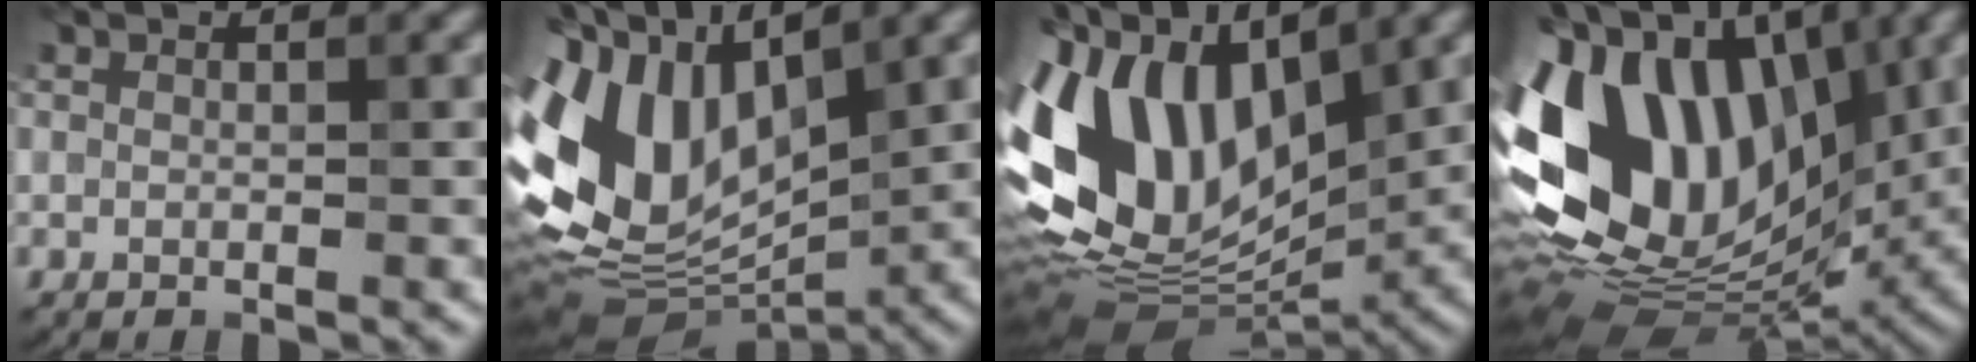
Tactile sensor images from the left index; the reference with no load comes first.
{"total": 14.4, "force": [0.6, 8.9, 11.2], "torque": [-0.257, 0.008, 0.005]}
{"total": 15.6, "force": [1.9, 9.5, 12.2], "torque": [-0.259, 0.023, 0.023]}
{"total": 17.3, "force": [2.3, 11.9, 12.3], "torque": [-0.263, 0.025, 0.035]}